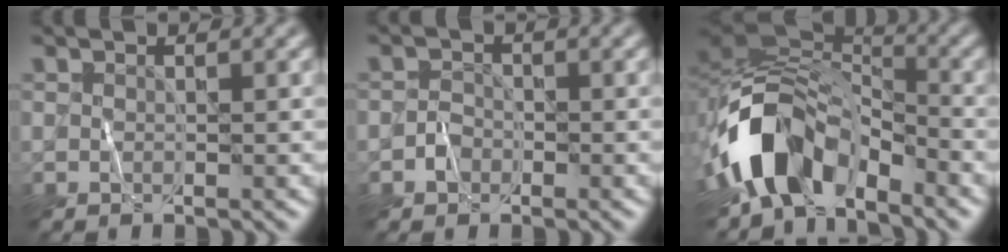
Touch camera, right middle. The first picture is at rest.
{"total": 1.1, "force": [-0.7, 0.9, 0.3], "torque": [-0.001, 0.008, -0.014]}
{"total": 10.1, "force": [-5.5, 5.9, 6.0], "torque": [-0.099, 0.011, -0.111]}